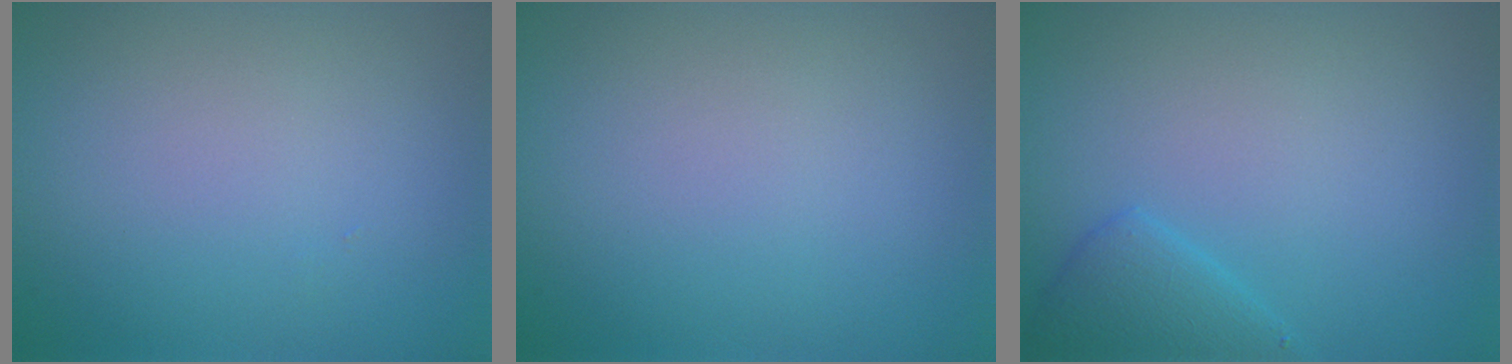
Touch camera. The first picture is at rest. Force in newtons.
{"total": 0.0}
{"total": 2.3, "press": 2.3, "slide": 0.1}